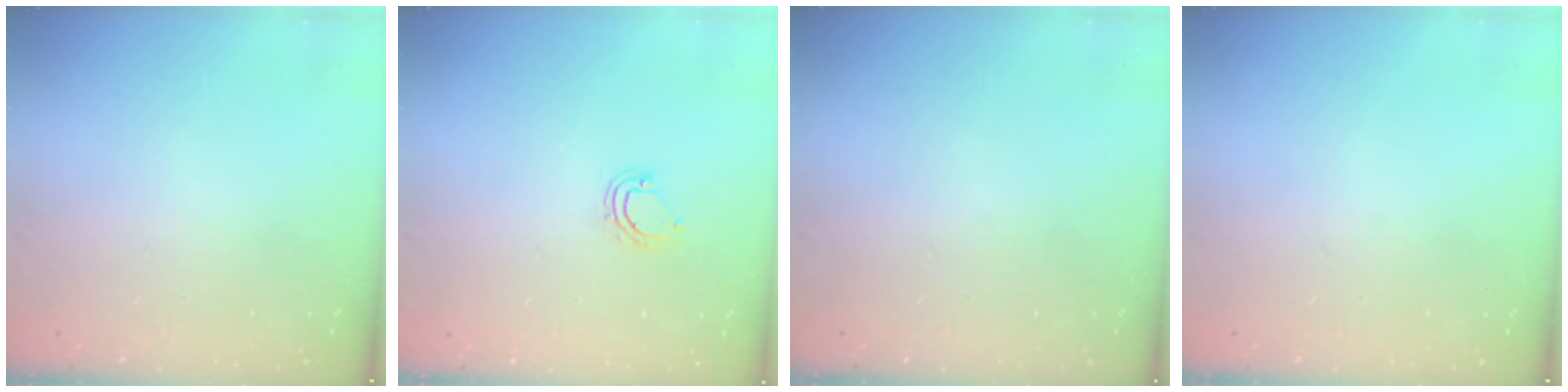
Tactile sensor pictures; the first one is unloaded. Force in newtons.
{"total": 5.0, "press": 5.0, "slide": 0.2}
{"total": 0.0}
{"total": 0.0}